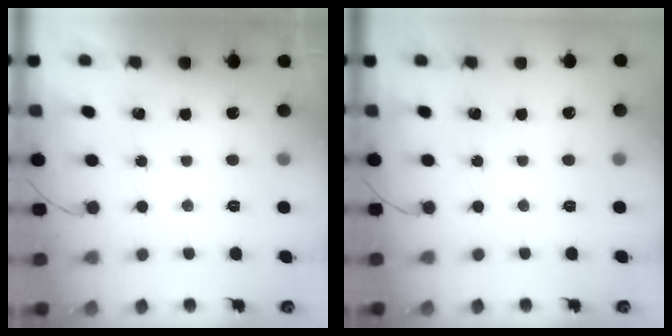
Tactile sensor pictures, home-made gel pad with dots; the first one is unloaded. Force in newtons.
{"total": 0.0}